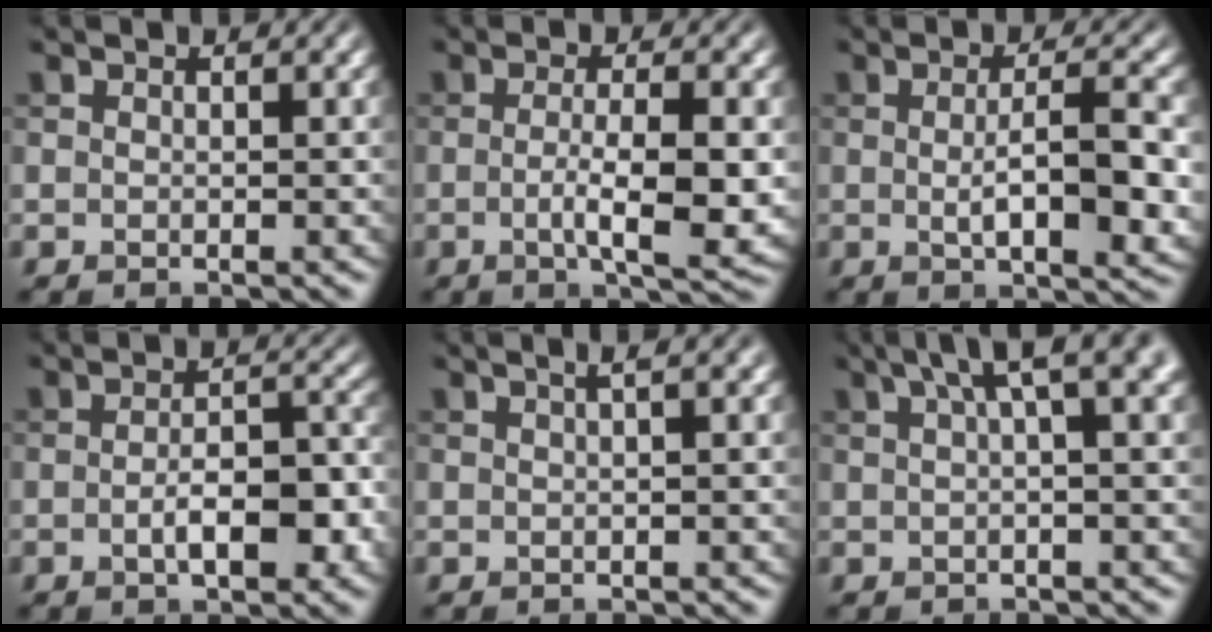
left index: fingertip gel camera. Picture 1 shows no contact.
{"total": 6.1, "force": [-0.8, 1.5, 5.9], "torque": [-0.096, -0.008, -0.009]}
{"total": 7.1, "force": [-0.5, 2.0, 6.8], "torque": [-0.106, -0.010, -0.003]}
{"total": 5.2, "force": [-1.4, 2.1, 4.5], "torque": [-0.077, -0.001, -0.021]}
{"total": 2.4, "force": [1.1, 0.7, 2.0], "torque": [-0.024, 0.007, 0.006]}
{"total": 6.1, "force": [2.8, 1.5, 5.3], "torque": [-0.057, 0.023, 0.038]}